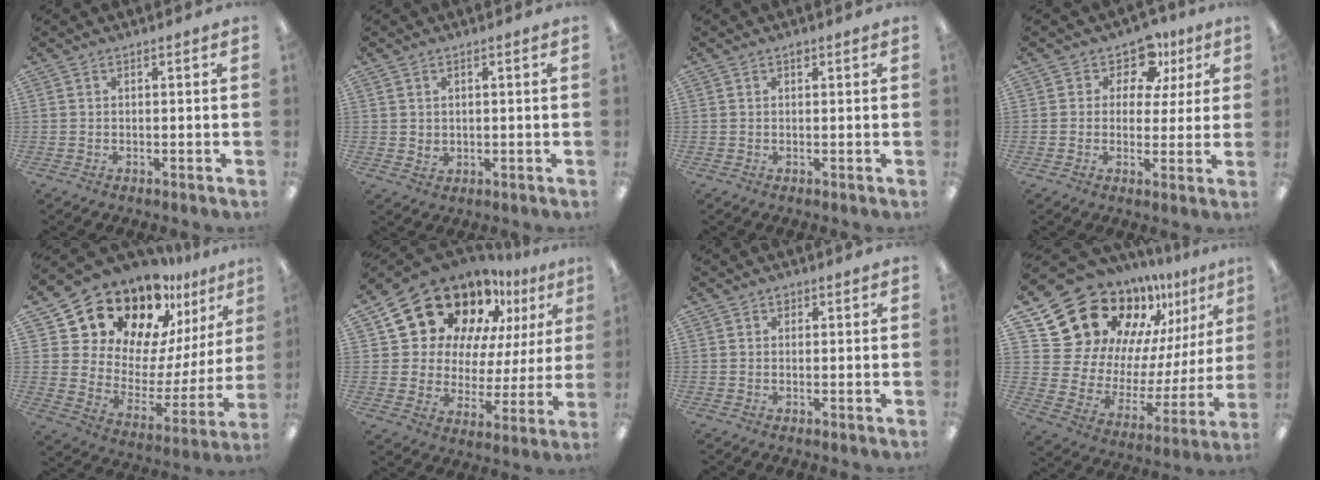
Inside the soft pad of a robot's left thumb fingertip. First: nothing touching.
{"total": 1.7, "force": [0.9, 1.4, 0.3], "torque": [0.000, -0.002, 0.014]}
{"total": 0.9, "force": [0.6, 0.5, 0.5], "torque": [-0.004, -0.002, 0.008]}
{"total": 8.3, "force": [4.8, 5.9, 3.3], "torque": [-0.062, -0.025, 0.089]}
{"total": 20.3, "force": [17.0, 9.3, 5.8], "torque": [-0.114, -0.146, 0.316]}
{"total": 20.6, "force": [14.8, 11.8, 8.2], "torque": [-0.155, -0.094, 0.273]}
{"total": 1.1, "force": [0.5, 0.9, 0.4], "torque": [0.008, -0.004, 0.007]}
{"total": 20.6, "force": [16.2, 11.0, 6.2], "torque": [-0.105, -0.139, 0.304]}